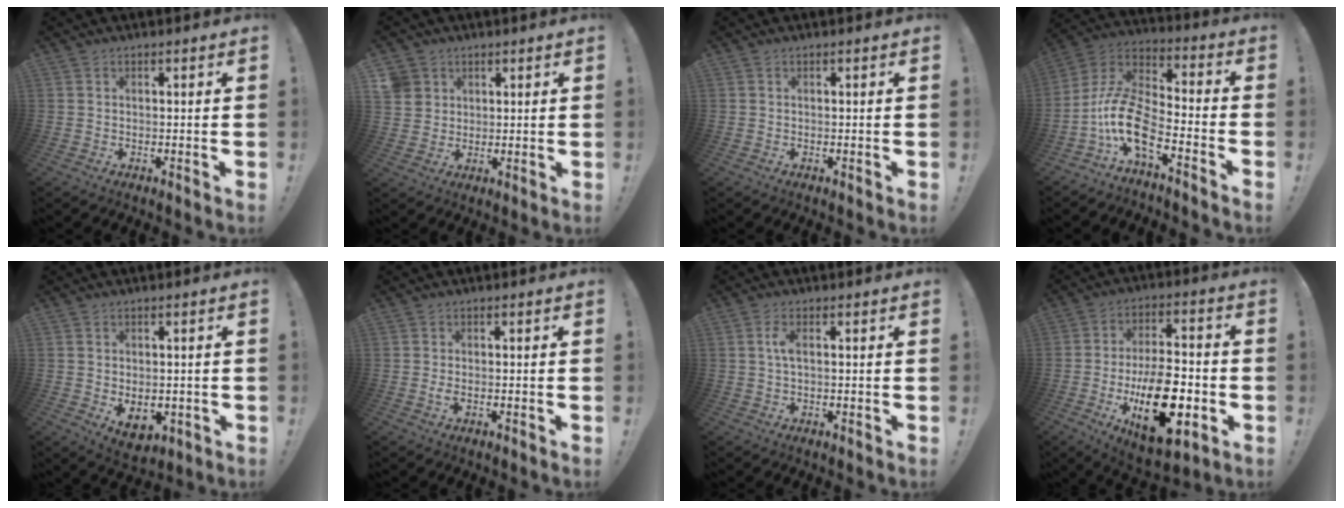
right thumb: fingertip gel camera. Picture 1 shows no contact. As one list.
[{"total": 5.3, "force": [2.4, 4.6, 0.9], "torque": [-0.008, -0.012, 0.047]}, {"total": 0.0}, {"total": 15.4, "force": [-7.4, 6.5, 11.9], "torque": [-0.247, 0.028, -0.130]}, {"total": 4.6, "force": [0.1, 3.5, 3.0], "torque": [-0.033, -0.006, 0.006]}, {"total": 1.1, "force": [-0.3, 0.3, 1.0], "torque": [-0.010, 0.000, -0.007]}, {"total": 2.9, "force": [0.3, 0.7, 2.8], "torque": [-0.049, 0.001, 0.001]}, {"total": 21.6, "force": [-6.0, 10.9, 17.6], "torque": [-0.287, 0.025, -0.087]}]